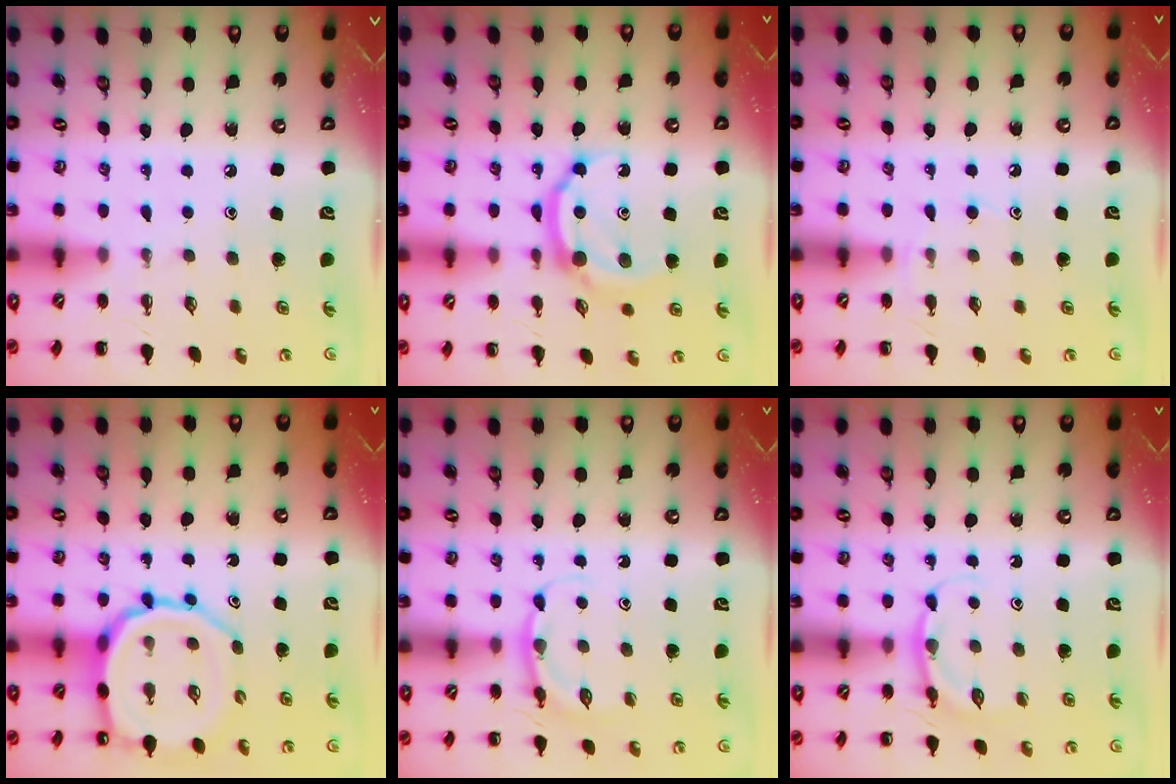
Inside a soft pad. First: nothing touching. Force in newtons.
{"total": 9.3, "press": 9.3, "slide": 0.7}
{"total": 5.7, "press": 5.4, "slide": 1.9}
{"total": 10.4, "press": 10.0, "slide": 3.0}
{"total": 4.7, "press": 4.5, "slide": 1.5}
{"total": 4.7, "press": 4.5, "slide": 1.5}